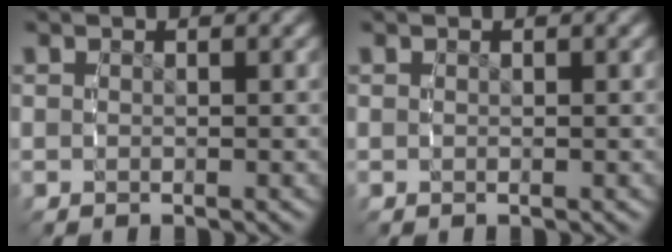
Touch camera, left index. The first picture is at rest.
{"total": 0.0}